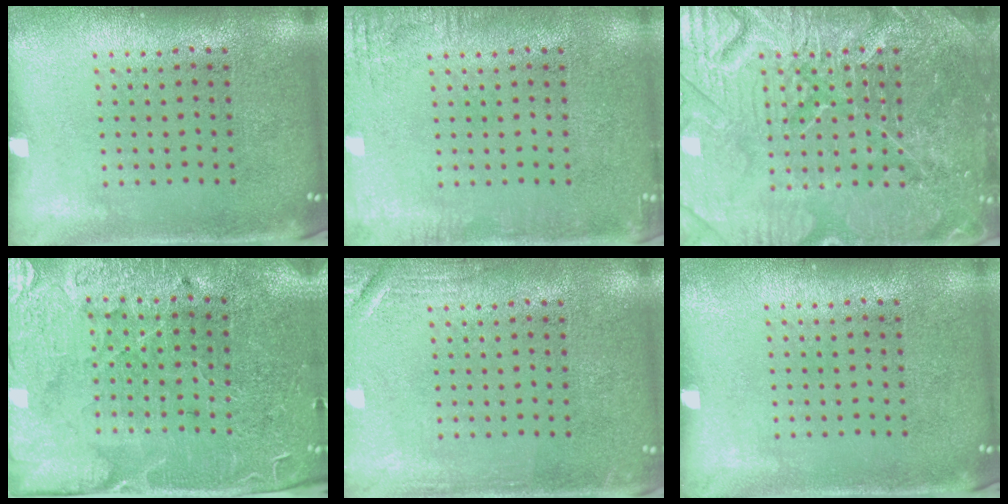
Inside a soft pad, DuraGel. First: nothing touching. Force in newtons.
{"total": 2.0, "press": 2.0, "slide": 0.2}
{"total": 7.7, "press": 7.7, "slide": 0.9}
{"total": 3.7, "press": 3.6, "slide": 0.7}
{"total": 2.1, "press": 2.0, "slide": 0.4}
{"total": 0.0}